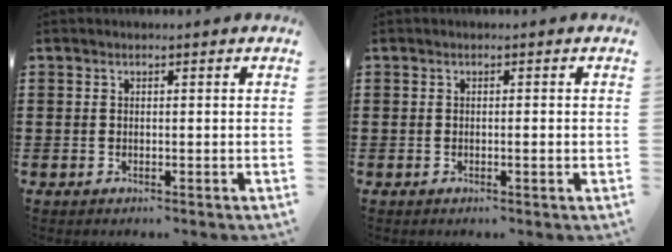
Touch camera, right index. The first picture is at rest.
{"total": 0.8, "force": [-0.2, 0.0, 0.8], "torque": [-0.012, -0.004, -0.004]}